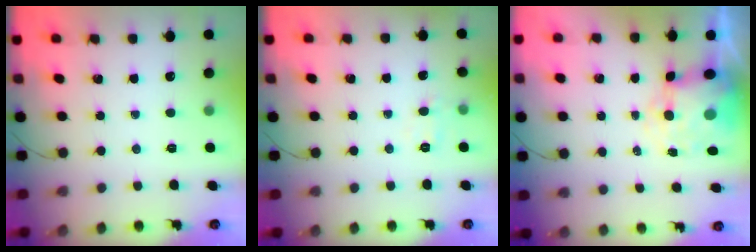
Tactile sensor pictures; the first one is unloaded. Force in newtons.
{"total": 5.3, "press": 5.2, "slide": 1.1}
{"total": 8.8, "press": 8.6, "slide": 2.0}